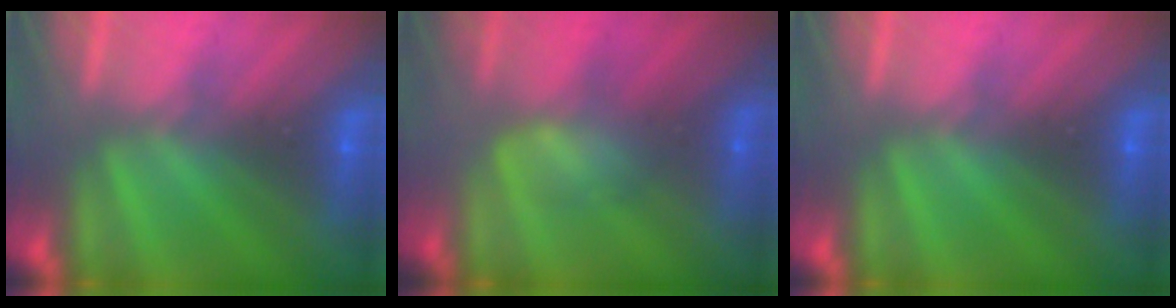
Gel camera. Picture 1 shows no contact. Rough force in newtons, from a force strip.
{"total": 2.8}
{"total": 0.0}